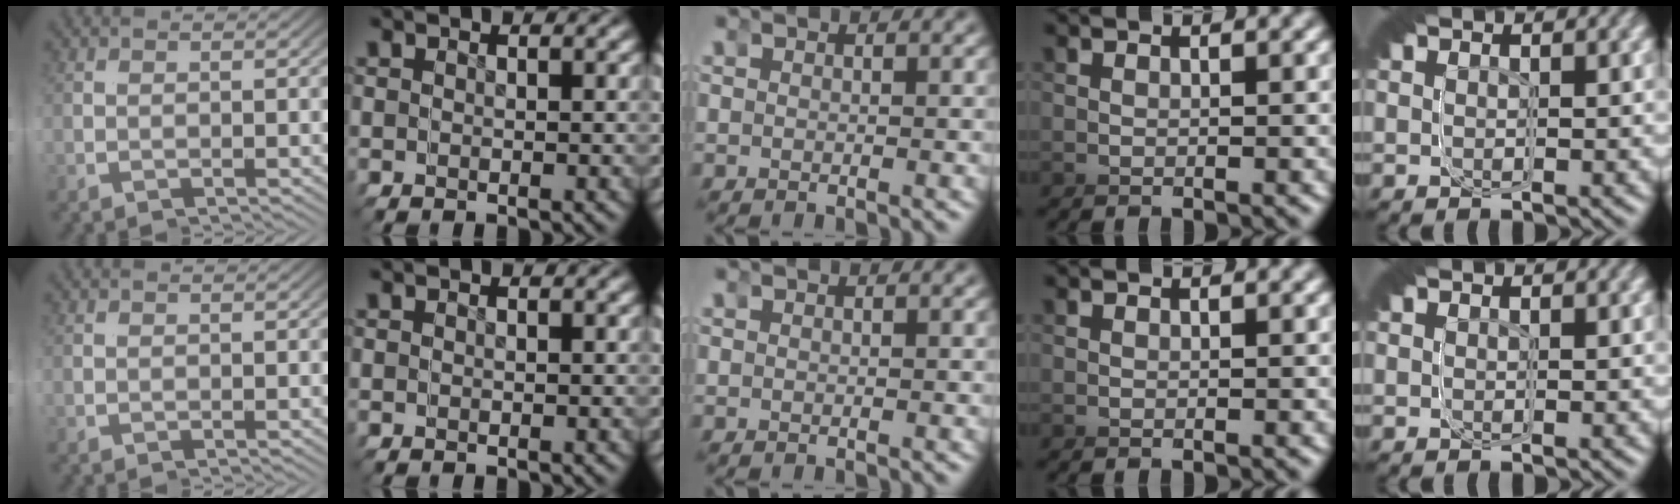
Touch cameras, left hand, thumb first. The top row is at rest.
{}